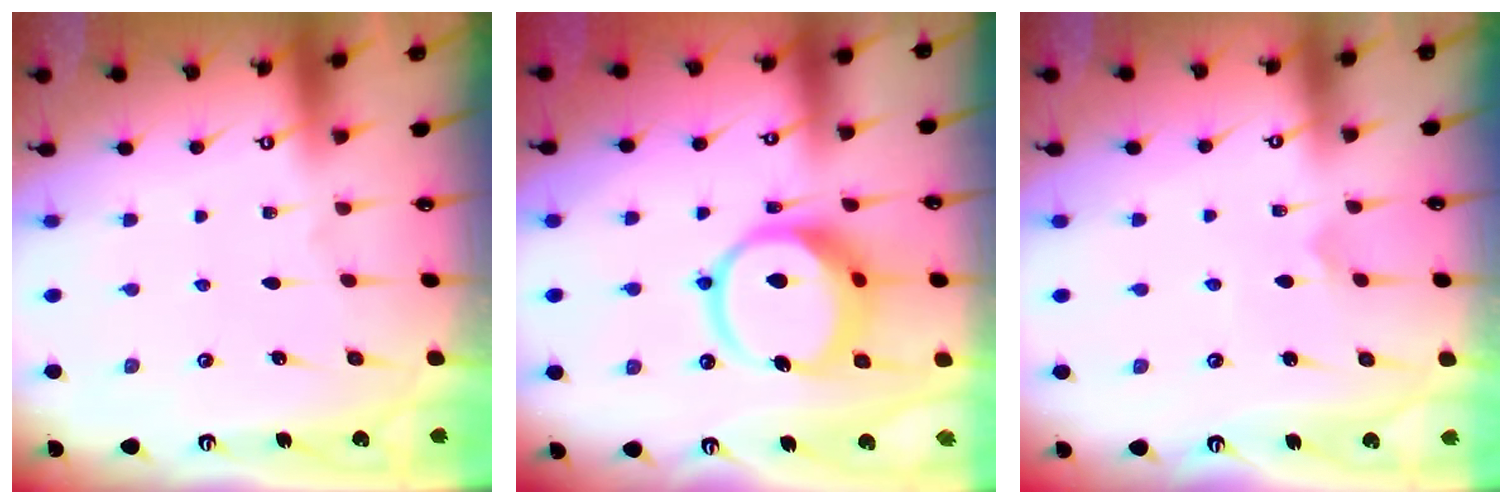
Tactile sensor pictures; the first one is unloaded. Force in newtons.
{"total": 14.5, "press": 14.4, "slide": 1.7}
{"total": 2.9, "press": 2.9, "slide": 0.2}